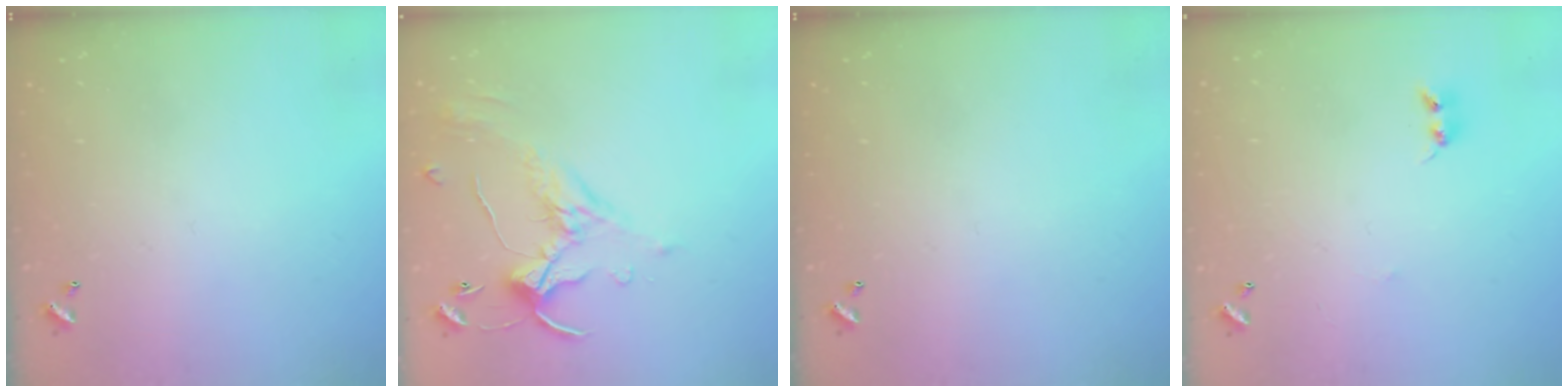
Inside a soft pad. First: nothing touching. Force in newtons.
{"total": 1.1, "press": 0.4, "slide": 1.0}
{"total": 0.0}
{"total": 2.5, "press": 2.5, "slide": 0.4}